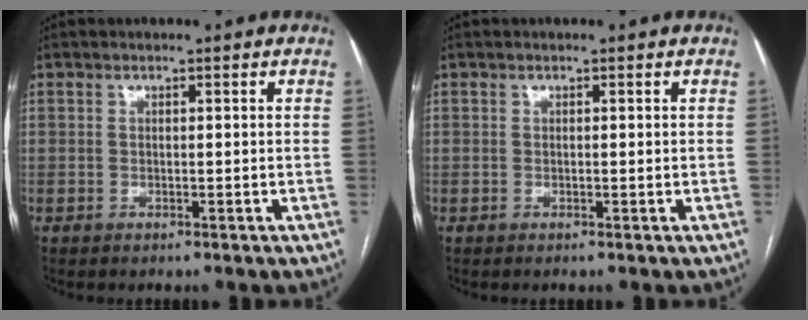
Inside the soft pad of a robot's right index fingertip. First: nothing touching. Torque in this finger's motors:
{"motor_torque": [0.00, 0.00, 0.00, 0.00]}